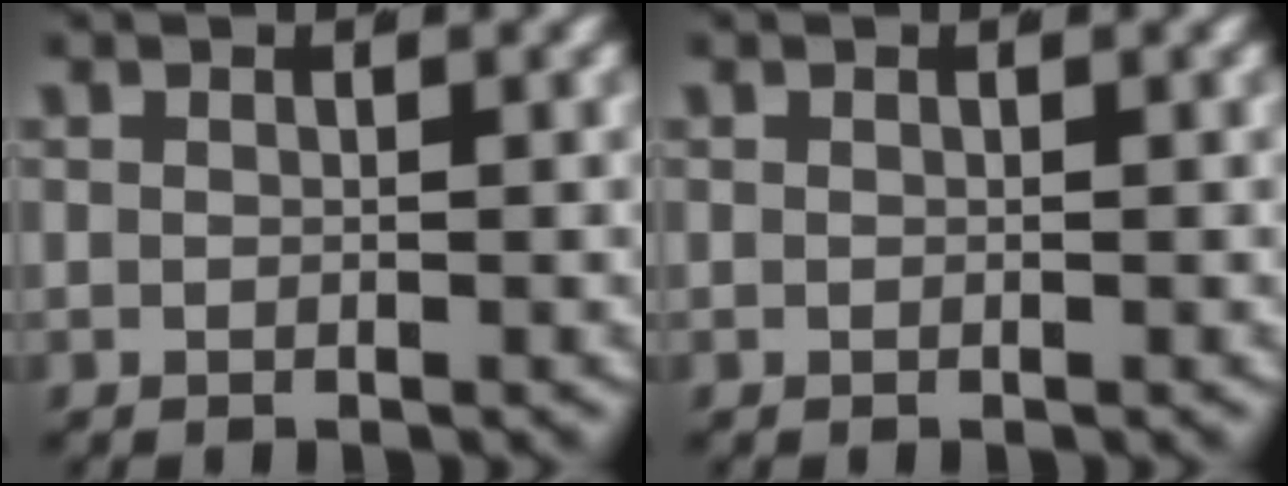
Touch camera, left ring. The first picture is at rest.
{"total": 0.0}